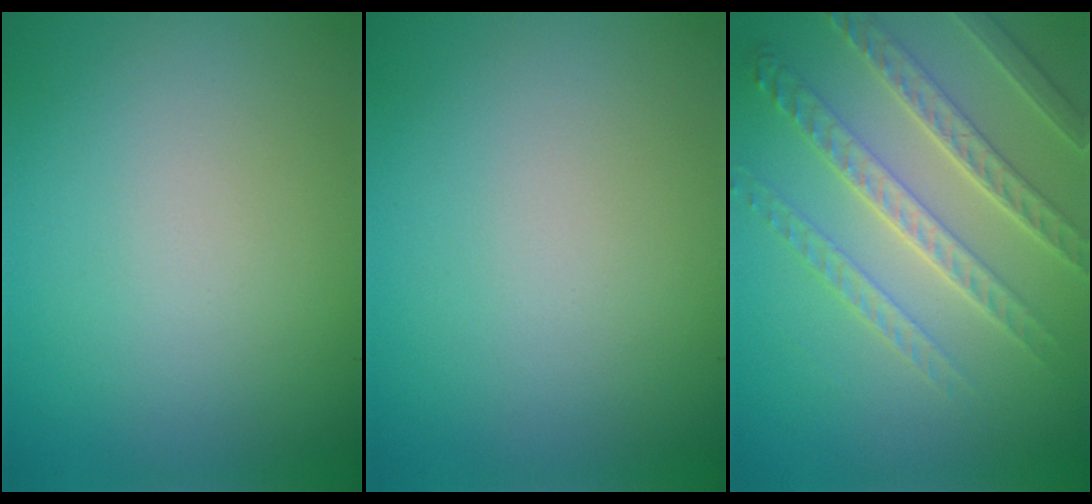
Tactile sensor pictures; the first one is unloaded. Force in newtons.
{"total": 0.0}
{"total": 4.5, "press": 4.4, "slide": 0.9}